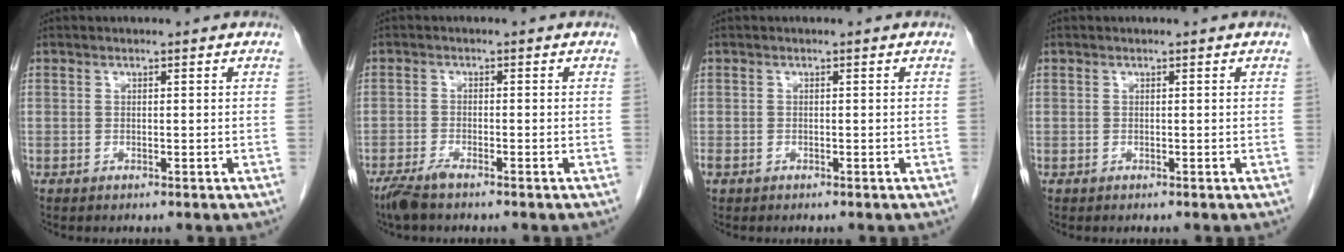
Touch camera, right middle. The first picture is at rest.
{"total": 3.3, "force": [-2.6, 0.4, 1.9], "torque": [-0.045, -0.007, -0.052]}
{"total": 0.7, "force": [-0.4, 0.5, 0.4], "torque": [-0.013, -0.001, -0.005]}
{"total": 0.0}